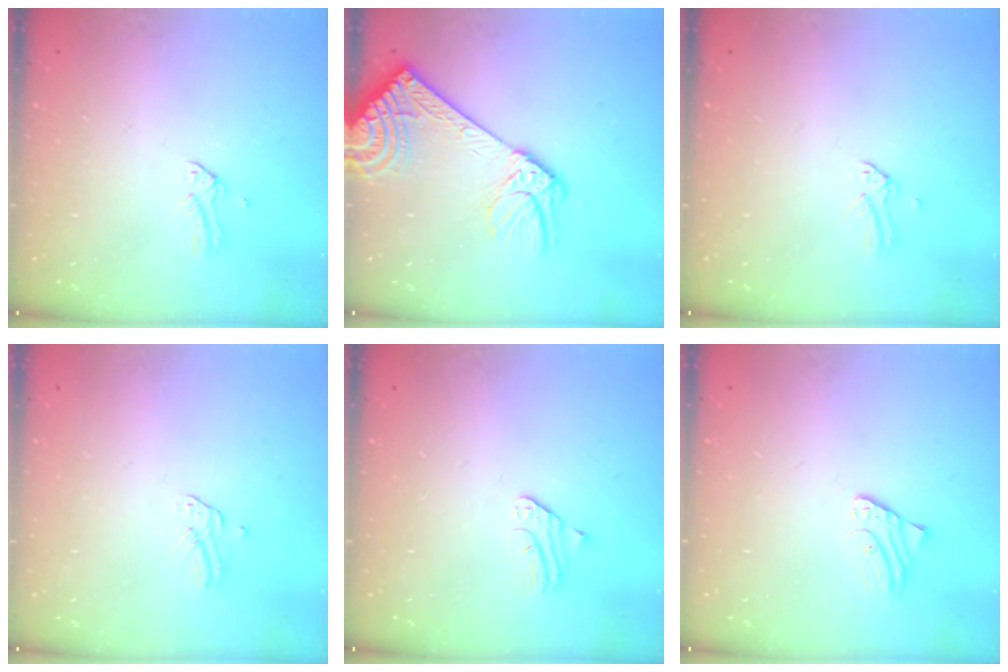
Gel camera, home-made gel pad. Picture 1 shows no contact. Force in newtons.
{"total": 15.8, "press": 15.4, "slide": 3.6}
{"total": 0.0}
{"total": 1.4, "press": 1.4, "slide": 0.1}
{"total": 1.2, "press": 1.2, "slide": 0.1}
{"total": 1.3, "press": 1.3, "slide": 0.1}